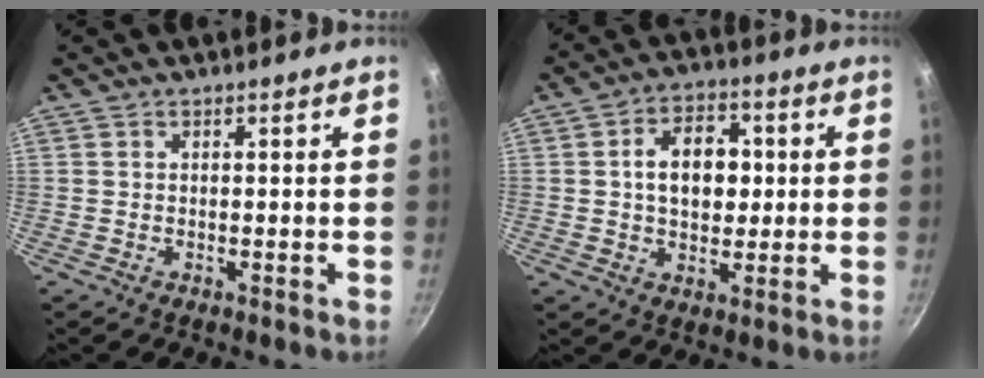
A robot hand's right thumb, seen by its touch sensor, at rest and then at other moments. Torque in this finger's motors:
{"motor_torque": [0.05, 1.81, 1.14, -0.44, 0.31]}